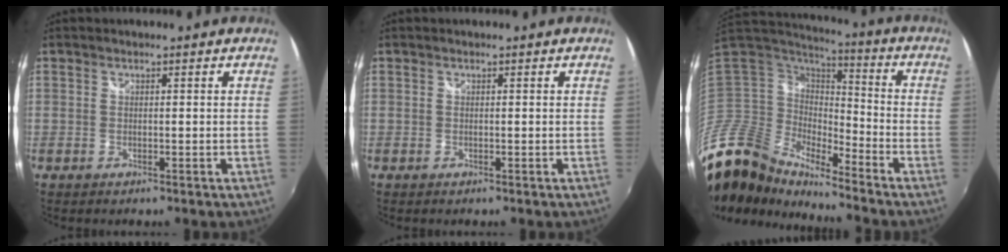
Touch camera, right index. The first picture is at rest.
{"total": 0.0}
{"total": 16.0, "force": [-13.5, 6.9, 5.3], "torque": [-0.130, -0.003, -0.274]}